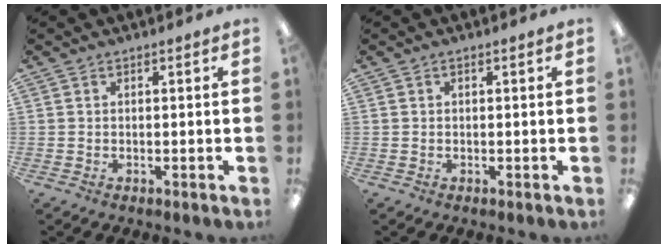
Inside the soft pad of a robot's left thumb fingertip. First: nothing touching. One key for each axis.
{"total": 0.0}